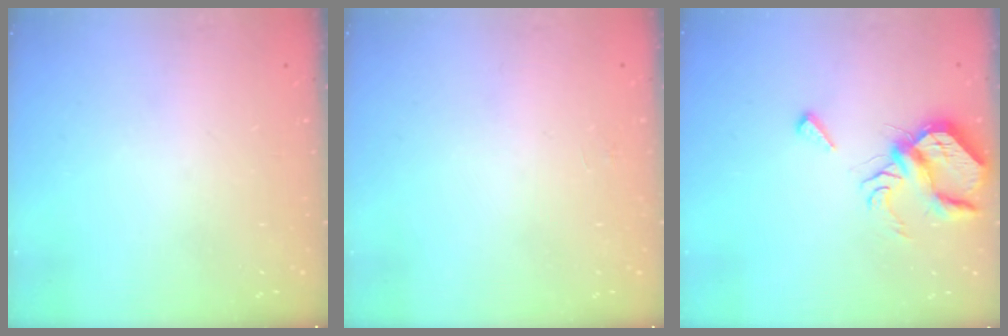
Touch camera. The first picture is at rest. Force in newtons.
{"total": 2.3, "press": 2.3, "slide": 0.2}
{"total": 7.5, "press": 7.4, "slide": 0.8}